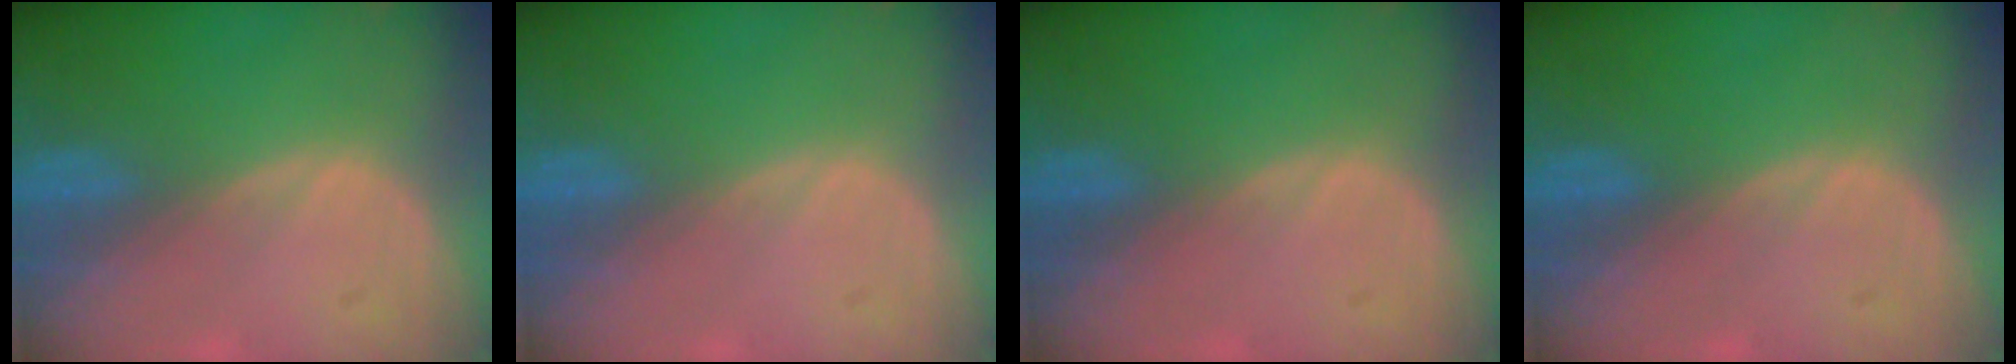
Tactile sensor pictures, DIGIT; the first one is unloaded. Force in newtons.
{"total": 0.0}
{"total": 0.0}
{"total": 0.0}